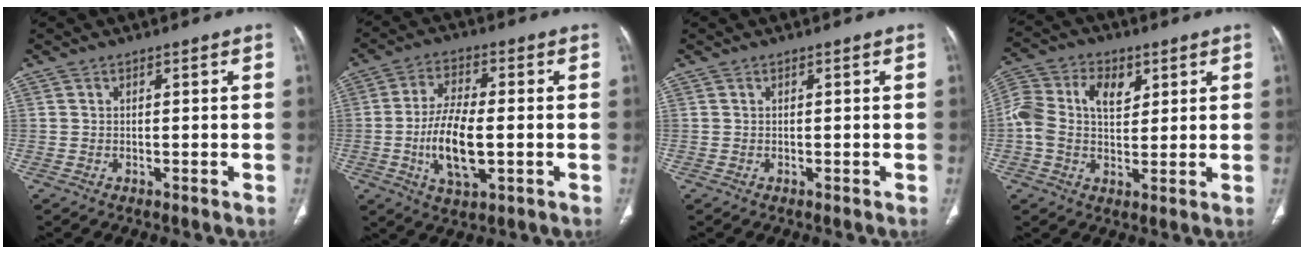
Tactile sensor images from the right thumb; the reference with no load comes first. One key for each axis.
{"total": 11.5, "fx": -1.9, "fy": 4.6, "fz": 10.4, "tx": -0.202, "ty": 0.002, "tz": -0.034}
{"total": 0.0}
{"total": 11.4, "fx": 2.6, "fy": 7.8, "fz": 7.9, "tx": -0.142, "ty": 0.010, "tz": 0.043}